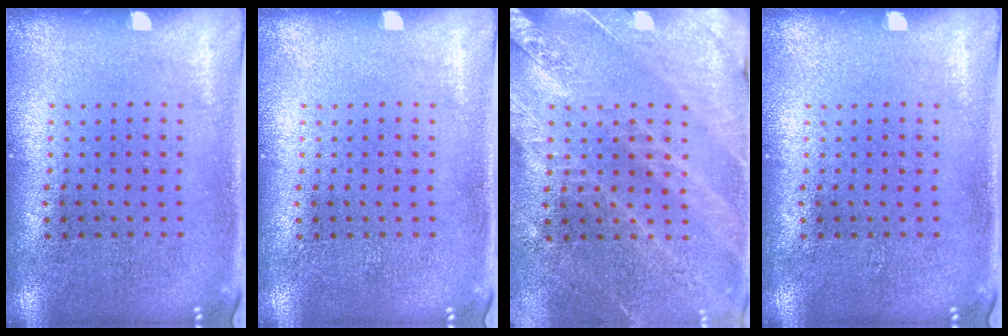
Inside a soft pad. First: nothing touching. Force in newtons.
{"total": 0.0}
{"total": 2.7, "press": 2.7, "slide": 0.5}
{"total": 0.0}